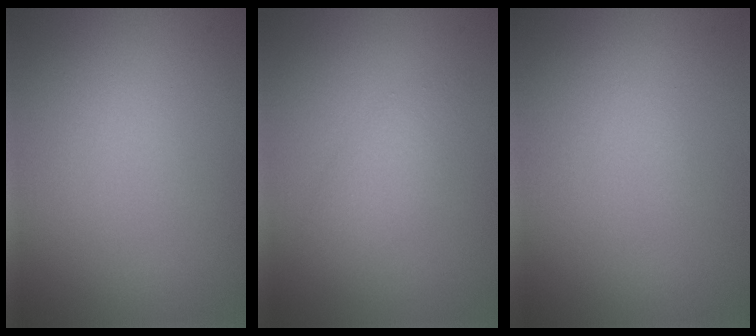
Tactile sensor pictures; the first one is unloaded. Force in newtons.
{"total": 2.0, "press": 2.0, "slide": 0.1}
{"total": 0.0}